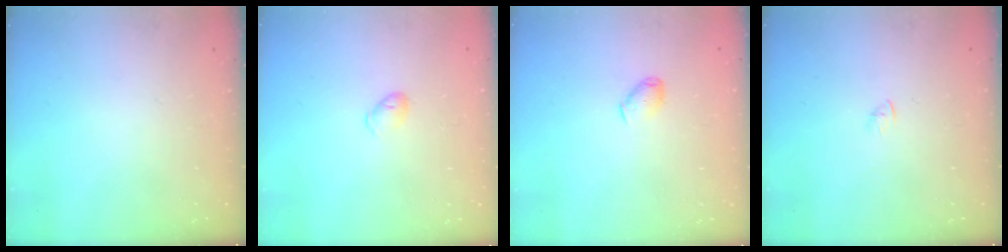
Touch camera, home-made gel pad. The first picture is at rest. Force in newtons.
{"total": 5.4, "press": 5.3, "slide": 0.9}
{"total": 6.3, "press": 6.3, "slide": 0.8}
{"total": 1.4, "press": 1.3, "slide": 0.4}